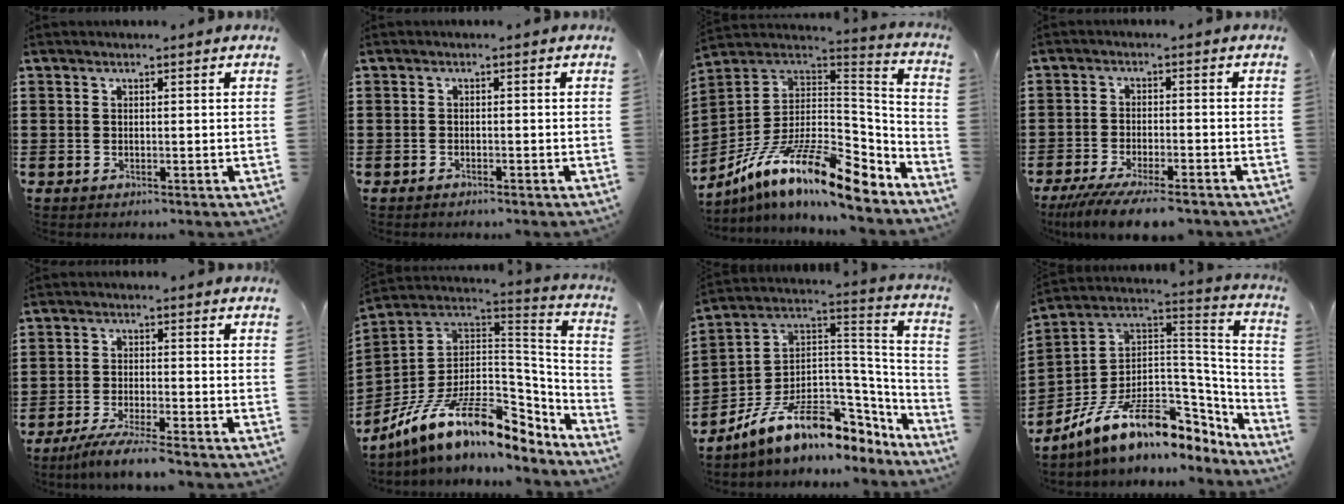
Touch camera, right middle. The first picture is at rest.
{"total": 0.8, "force": [-0.8, 0.2, 0.2], "torque": [-0.006, -0.001, -0.016]}
{"total": 16.1, "force": [-10.1, 4.0, 11.9], "torque": [-0.234, 0.016, -0.185]}
{"total": 5.7, "force": [-5.1, 0.5, 2.7], "torque": [-0.061, -0.013, -0.098]}
{"total": 4.6, "force": [-4.2, -0.2, 1.7], "torque": [-0.042, -0.013, -0.084]}
{"total": 14.4, "force": [-8.2, 5.6, 10.4], "torque": [-0.215, 0.010, -0.149]}
{"total": 11.9, "force": [-6.7, 6.1, 7.7], "torque": [-0.164, 0.002, -0.122]}
{"total": 13.9, "force": [-7.5, 6.8, 9.5], "torque": [-0.190, 0.006, -0.133]}